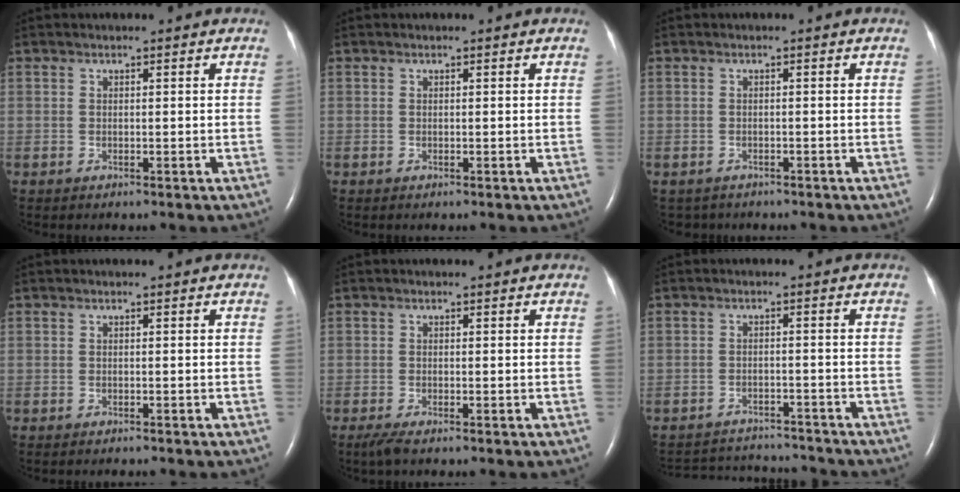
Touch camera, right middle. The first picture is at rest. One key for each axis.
{"total": 0.0}
{"total": 2.5, "fx": -2.1, "fy": 1.3, "fz": 0.0, "tx": -0.005, "ty": 0.000, "tz": -0.028}
{"total": 1.6, "fx": -1.4, "fy": 0.3, "fz": 0.6, "tx": -0.012, "ty": -0.004, "tz": -0.016}
{"total": 1.7, "fx": -1.2, "fy": 0.1, "fz": 1.2, "tx": -0.035, "ty": -0.009, "tz": -0.027}
{"total": 10.3, "fx": -10.2, "fy": 1.2, "fz": 1.2, "tx": -0.028, "ty": 0.006, "tz": -0.142}